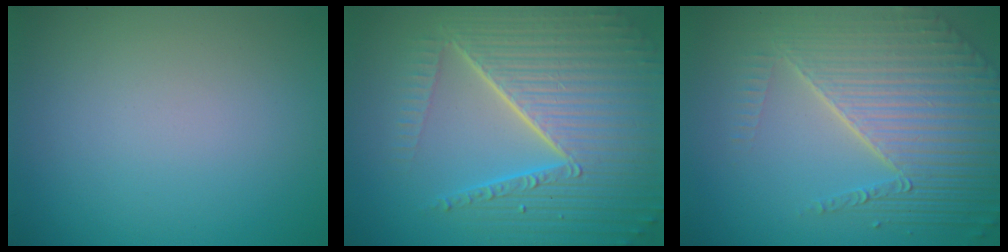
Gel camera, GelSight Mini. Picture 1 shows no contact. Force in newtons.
{"total": 10.1, "press": 6.4, "slide": 7.8}
{"total": 8.9, "press": 5.9, "slide": 6.7}